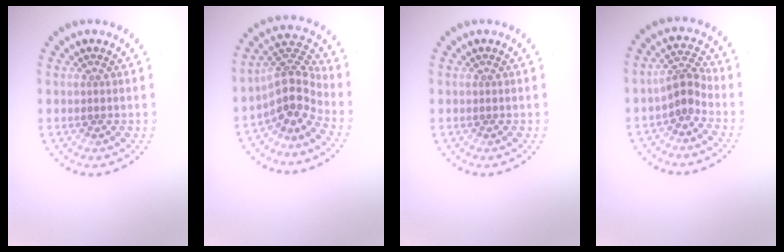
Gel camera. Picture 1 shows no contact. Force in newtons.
{"total": 4.1, "press": 3.1, "slide": 2.6}
{"total": 0.0}
{"total": 2.2, "press": 1.7, "slide": 1.4}